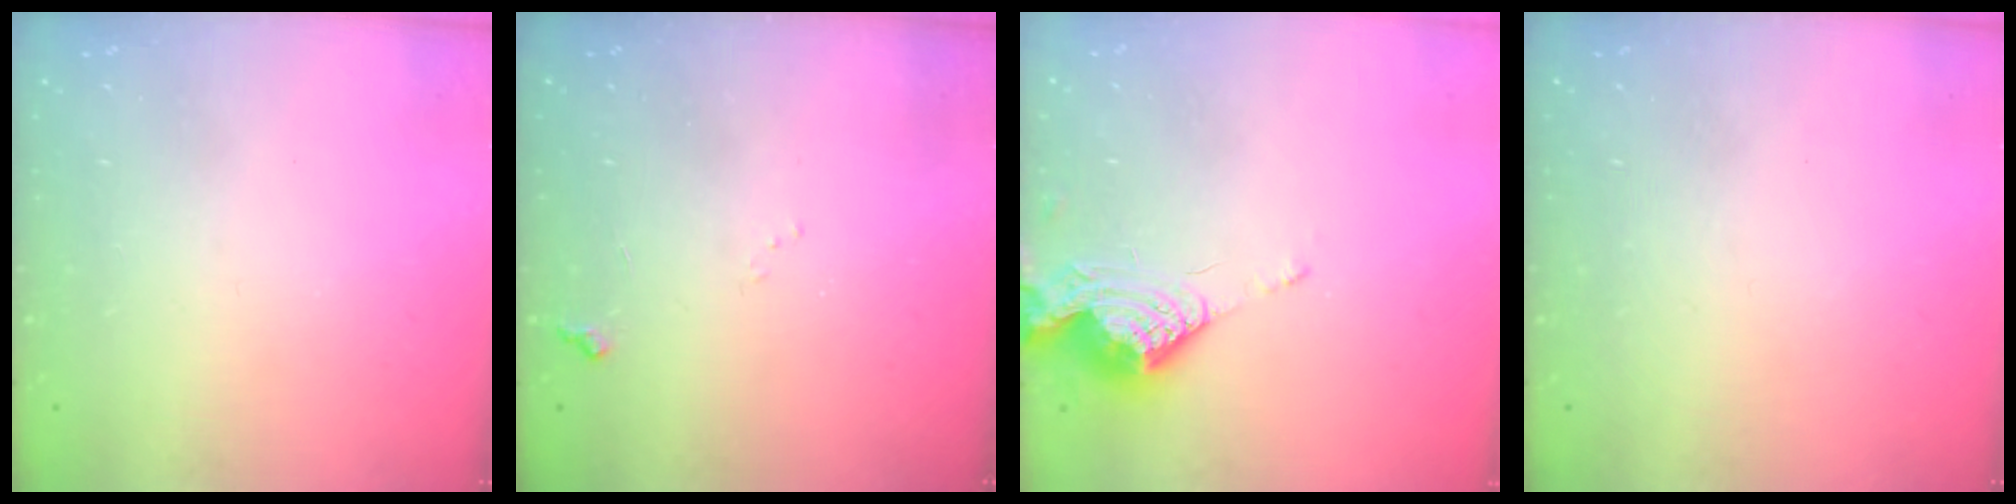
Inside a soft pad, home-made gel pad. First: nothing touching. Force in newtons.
{"total": 5.5, "press": 5.5, "slide": 0.6}
{"total": 9.4, "press": 9.4, "slide": 0.4}
{"total": 0.0}